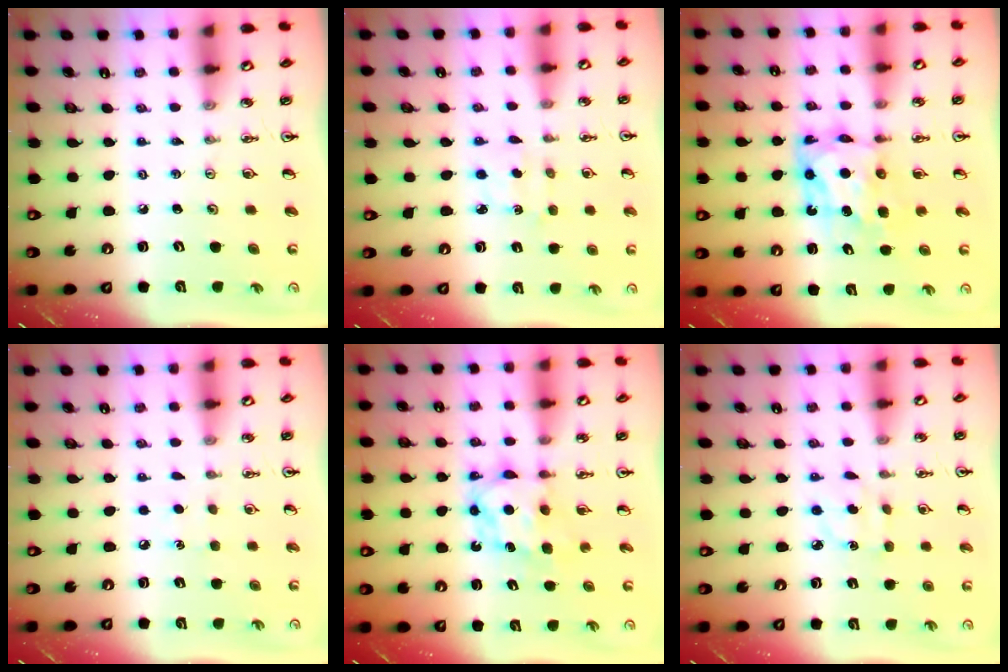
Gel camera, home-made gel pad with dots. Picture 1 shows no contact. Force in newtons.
{"total": 3.0, "press": 3.0, "slide": 0.4}
{"total": 8.0, "press": 7.9, "slide": 0.7}
{"total": 5.1, "press": 5.1, "slide": 0.5}
{"total": 6.9, "press": 6.9, "slide": 0.3}
{"total": 5.1, "press": 5.1, "slide": 0.6}